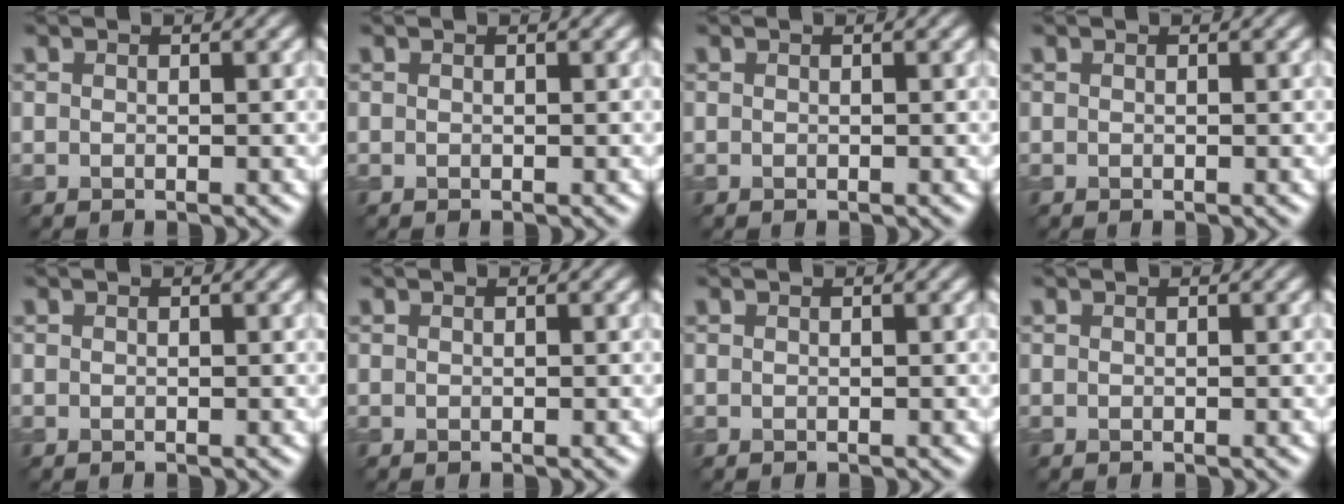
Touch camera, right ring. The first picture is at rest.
{"total": 0.0}
{"total": 0.0}
{"total": 0.0}
{"total": 0.0}
{"total": 0.0}
{"total": 0.0}
{"total": 0.0}